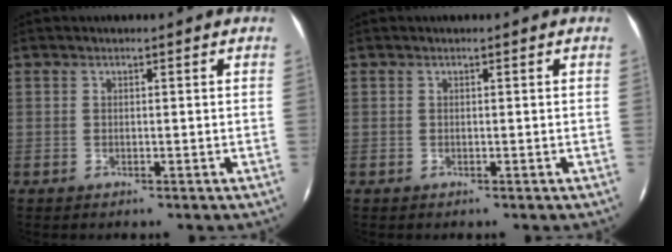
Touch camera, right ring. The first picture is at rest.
{"total": 0.0}